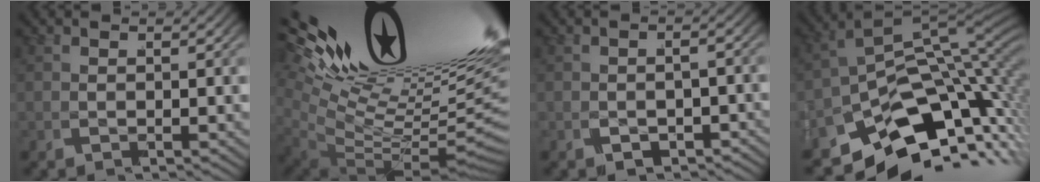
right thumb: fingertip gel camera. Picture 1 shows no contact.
{"total": 16.9, "force": [1.5, 10.0, 13.5], "torque": [-0.210, -0.021, 0.031]}
{"total": 2.4, "force": [-1.8, 1.1, 1.2], "torque": [-0.028, -0.002, -0.024]}
{"total": 17.5, "force": [-8.0, 9.7, 12.2], "torque": [-0.197, -0.044, -0.106]}